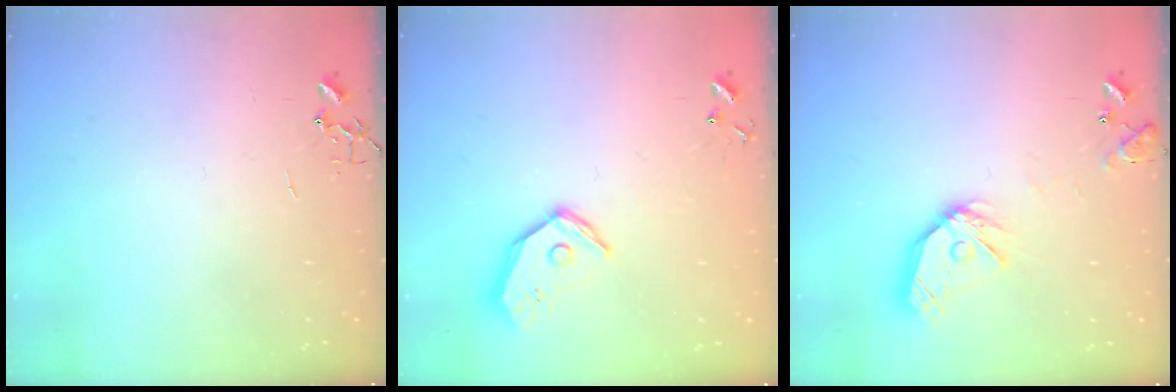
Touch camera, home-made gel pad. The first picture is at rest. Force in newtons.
{"total": 12.3, "press": 12.1, "slide": 1.9}
{"total": 15.3, "press": 15.1, "slide": 2.1}